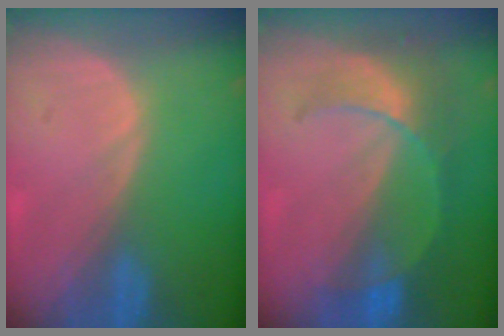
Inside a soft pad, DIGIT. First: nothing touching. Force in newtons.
{"total": 7.9, "press": 6.9, "slide": 3.9}